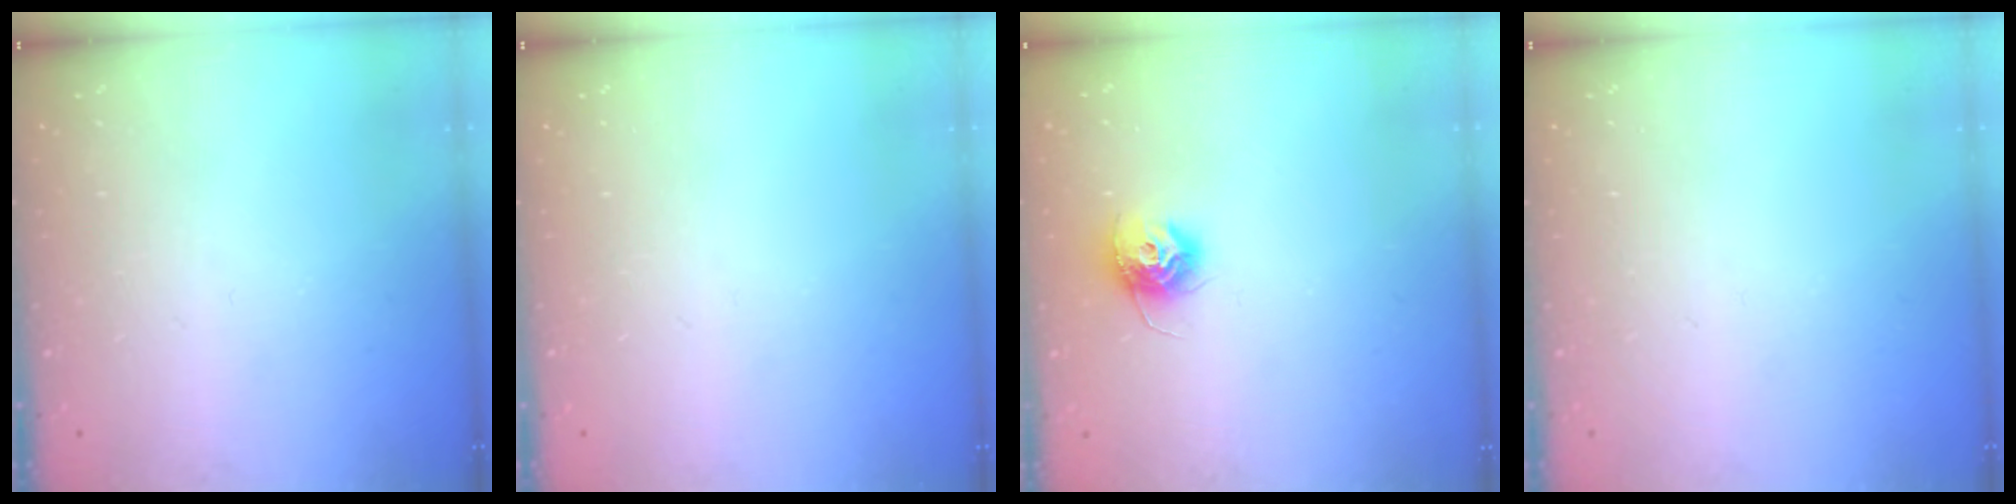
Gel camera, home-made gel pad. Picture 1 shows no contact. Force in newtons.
{"total": 0.0}
{"total": 10.3, "press": 10.3, "slide": 0.4}
{"total": 0.0}